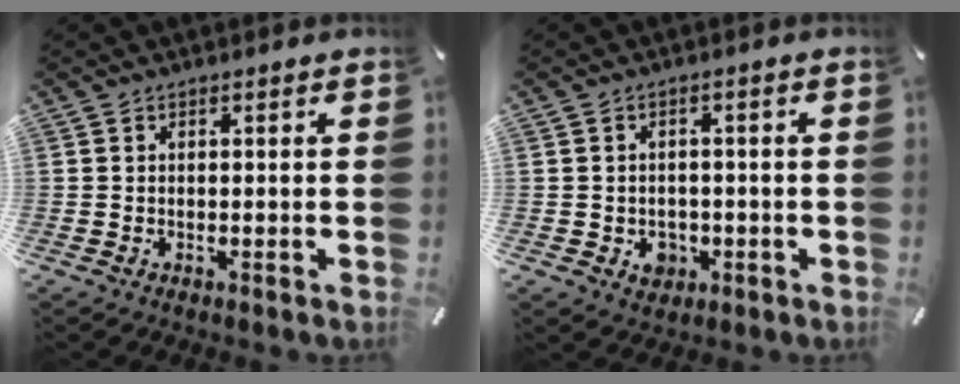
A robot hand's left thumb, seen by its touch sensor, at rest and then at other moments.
{"total": 4.2, "force": [-1.2, 3.6, 1.7], "torque": [-0.012, 0.001, -0.022]}